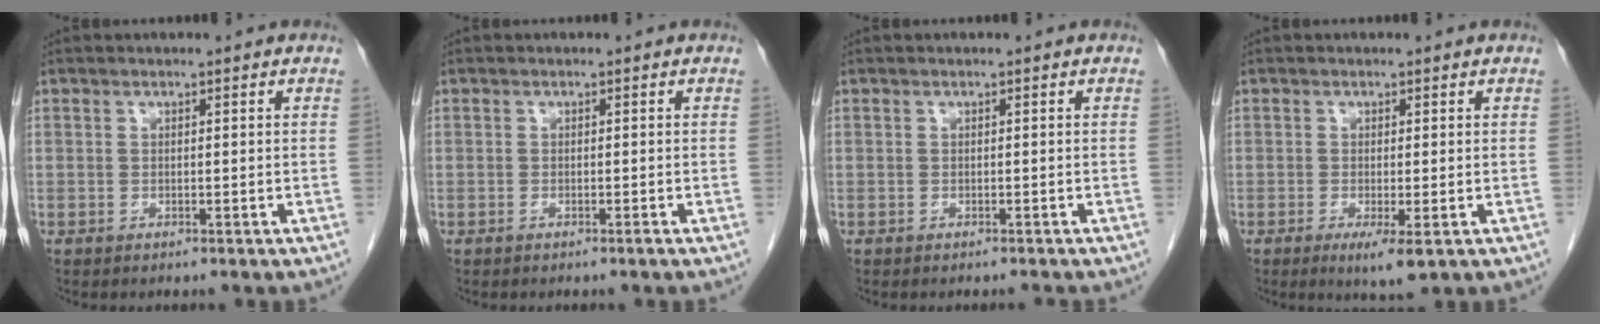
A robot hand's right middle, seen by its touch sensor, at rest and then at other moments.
{"total": 0.5, "force": [-0.4, -0.1, 0.3], "torque": [-0.005, 0.001, -0.008]}
{"total": 0.5, "force": [-0.5, -0.1, 0.1], "torque": [-0.006, -0.002, -0.008]}
{"total": 3.7, "force": [-1.5, 0.5, 3.4], "torque": [-0.048, -0.010, -0.018]}